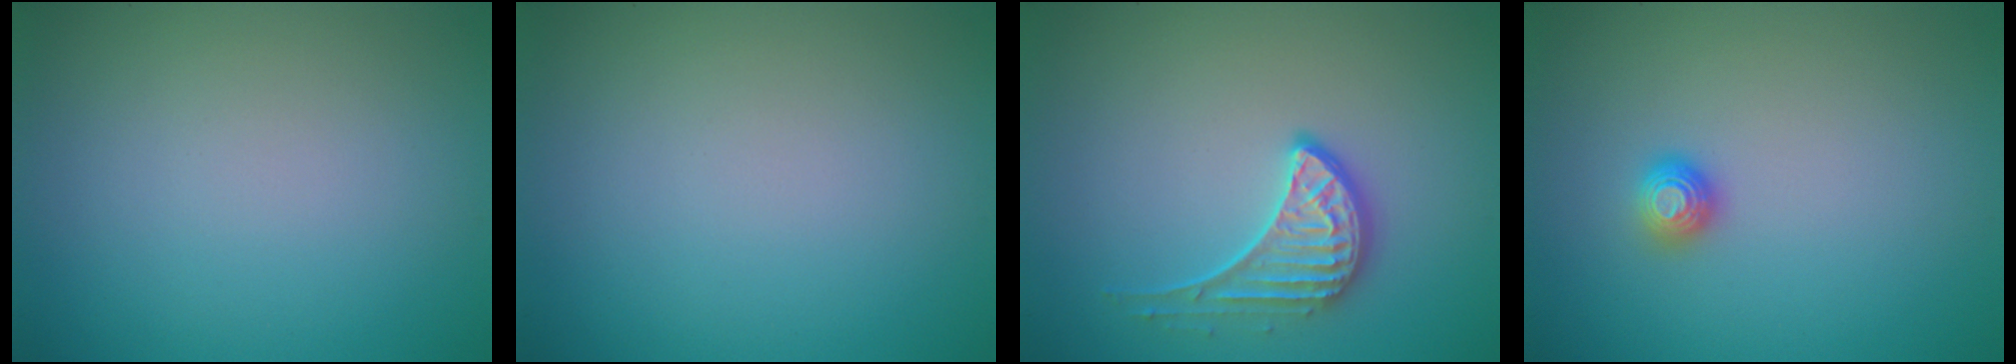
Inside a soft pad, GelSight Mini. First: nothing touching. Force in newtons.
{"total": 0.0}
{"total": 2.7, "press": 2.2, "slide": 1.6}
{"total": 1.1, "press": 1.0, "slide": 0.3}